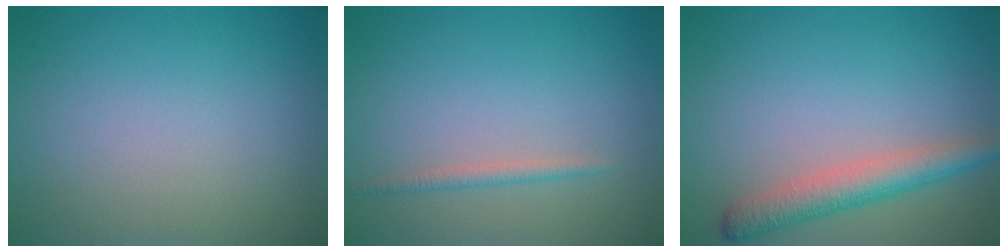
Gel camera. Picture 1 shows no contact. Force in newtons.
{"total": 1.1, "press": 1.1, "slide": 0.1}
{"total": 3.8, "press": 3.8, "slide": 0.1}